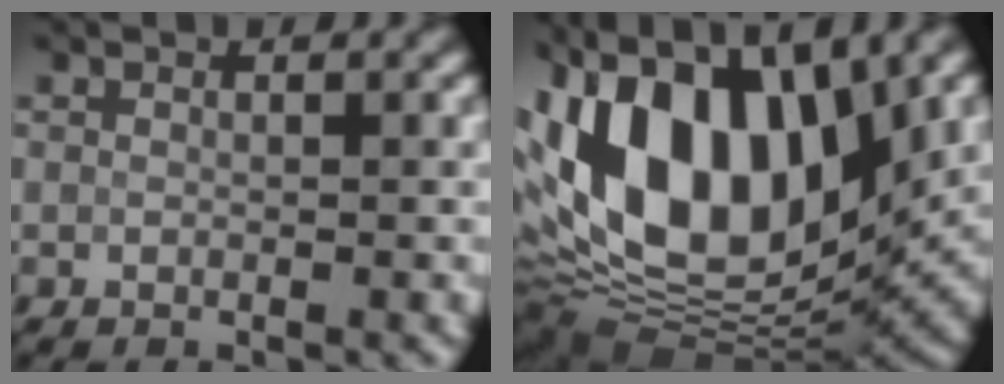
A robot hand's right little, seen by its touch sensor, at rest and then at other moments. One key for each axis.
{"total": 16.2, "fx": 4.1, "fy": 8.8, "fz": 12.9, "tx": -0.254, "ty": 0.014, "tz": 0.058}